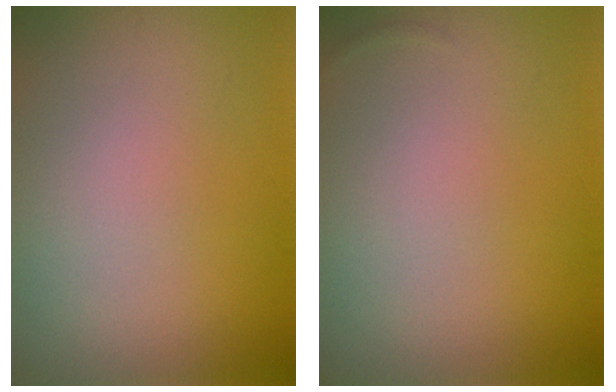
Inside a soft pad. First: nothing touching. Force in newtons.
{"total": 0.0}